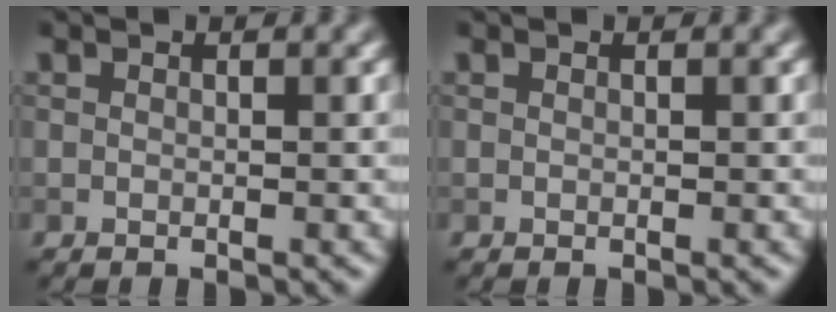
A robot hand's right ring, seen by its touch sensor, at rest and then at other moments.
{"total": 0.0}